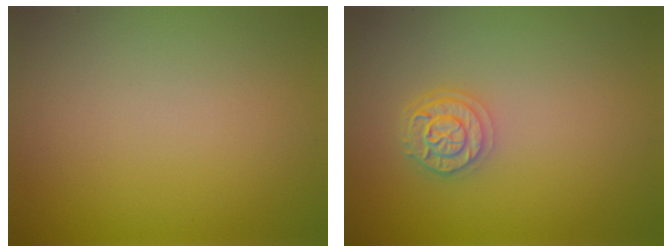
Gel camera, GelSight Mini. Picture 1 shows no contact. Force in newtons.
{"total": 2.8, "press": 2.3, "slide": 1.5}